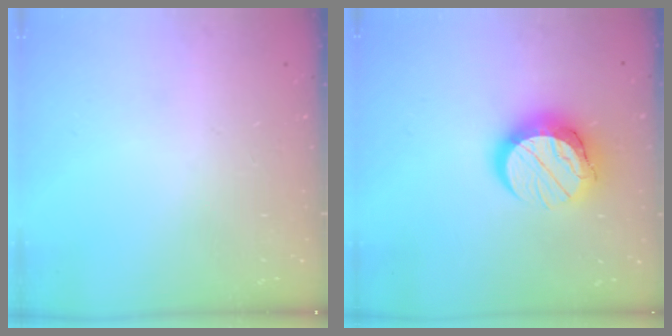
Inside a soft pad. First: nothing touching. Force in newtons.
{"total": 13.9, "press": 13.8, "slide": 1.2}